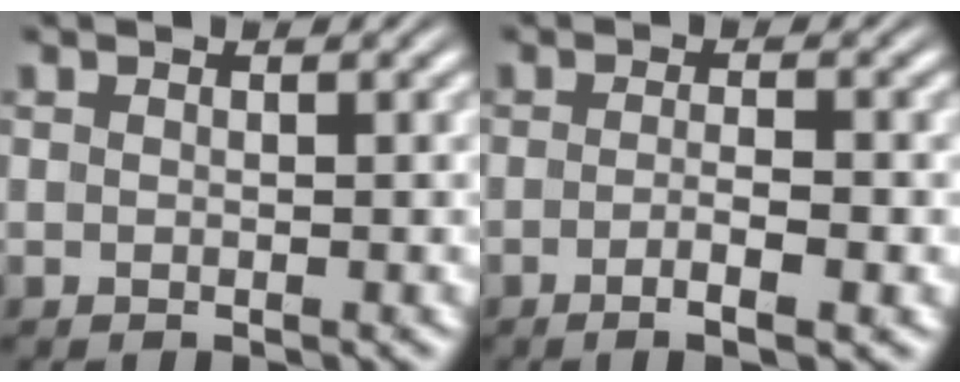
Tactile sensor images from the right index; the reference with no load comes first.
{"total": 3.0, "force": [-1.7, 0.1, 2.4], "torque": [-0.046, -0.010, -0.030]}